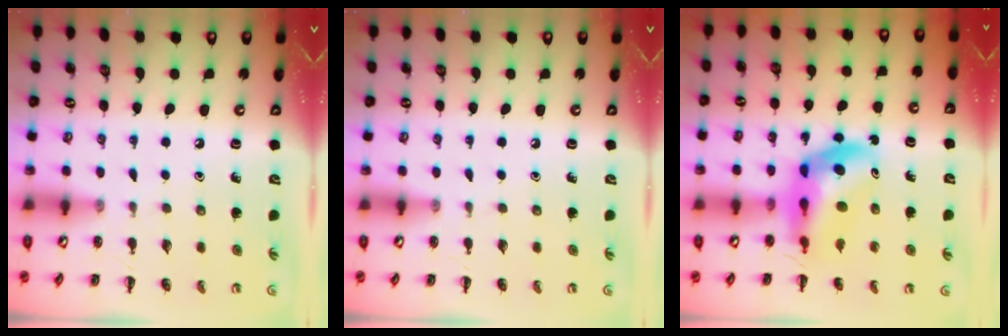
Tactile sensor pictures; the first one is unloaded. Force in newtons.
{"total": 0.0}
{"total": 12.4, "press": 11.7, "slide": 4.0}